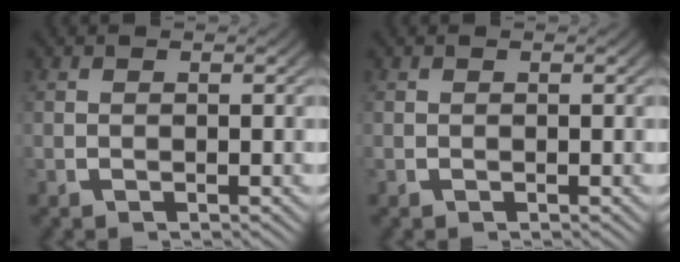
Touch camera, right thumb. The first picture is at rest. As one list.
[{"total": 0.0}]